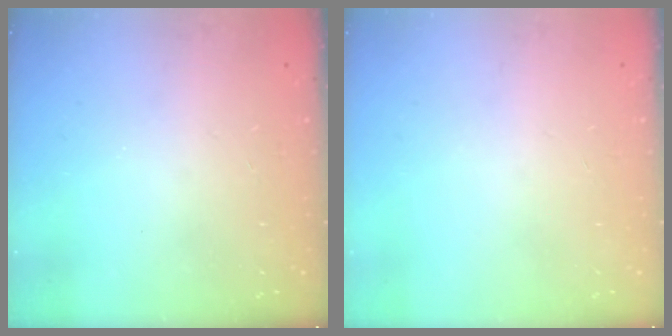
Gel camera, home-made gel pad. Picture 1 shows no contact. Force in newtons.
{"total": 0.0}